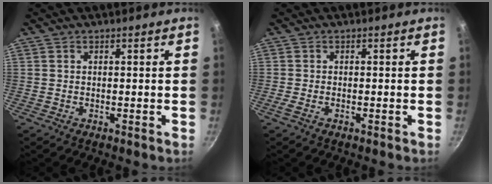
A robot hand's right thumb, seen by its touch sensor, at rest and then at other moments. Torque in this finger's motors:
{"motor_torque": [-0.04, -0.11, -0.29, 0.17, 0.04]}